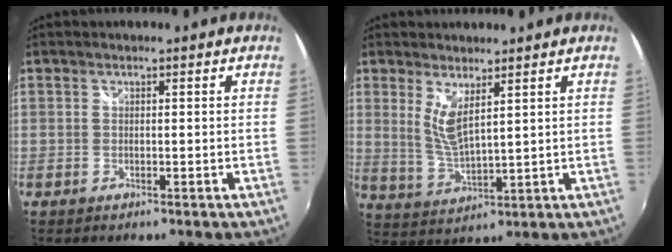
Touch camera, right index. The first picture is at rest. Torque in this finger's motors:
{"motor_torque": [0.16, 0.15, 0.13, 0.09]}